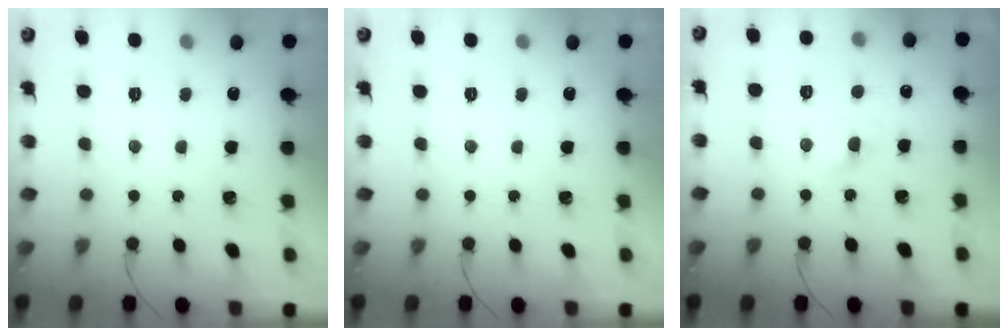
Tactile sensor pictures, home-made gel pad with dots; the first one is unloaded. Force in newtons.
{"total": 0.0}
{"total": 1.0, "press": 0.8, "slide": 0.6}